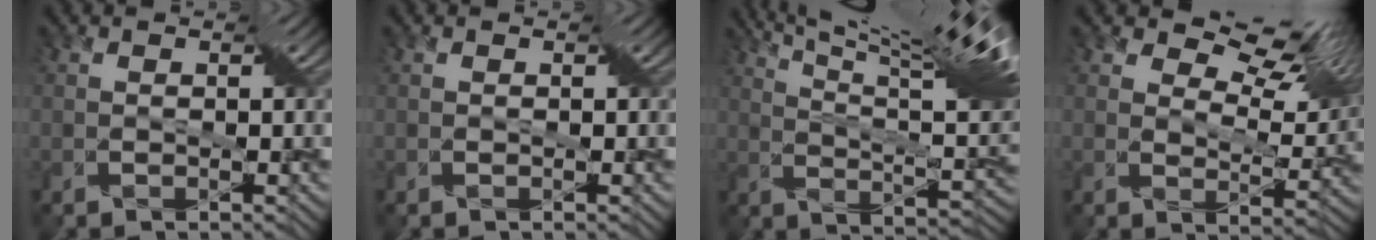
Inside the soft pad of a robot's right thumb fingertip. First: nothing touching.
{"total": 0.0}
{"total": 17.7, "force": [12.1, 2.5, 12.6], "torque": [-0.221, 0.024, 0.187]}
{"total": 8.1, "force": [5.9, 3.0, 4.7], "torque": [-0.098, 0.002, 0.097]}